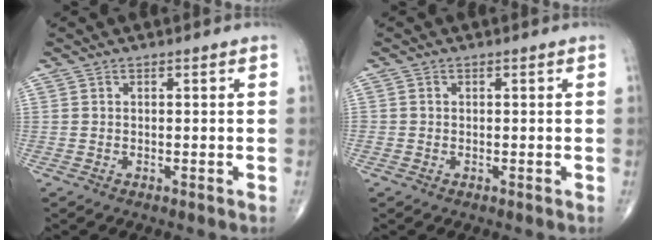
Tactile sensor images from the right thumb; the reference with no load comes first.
{"total": 0.5, "force": [-0.1, 0.5, 0.1], "torque": [0.002, 0.004, -0.002]}